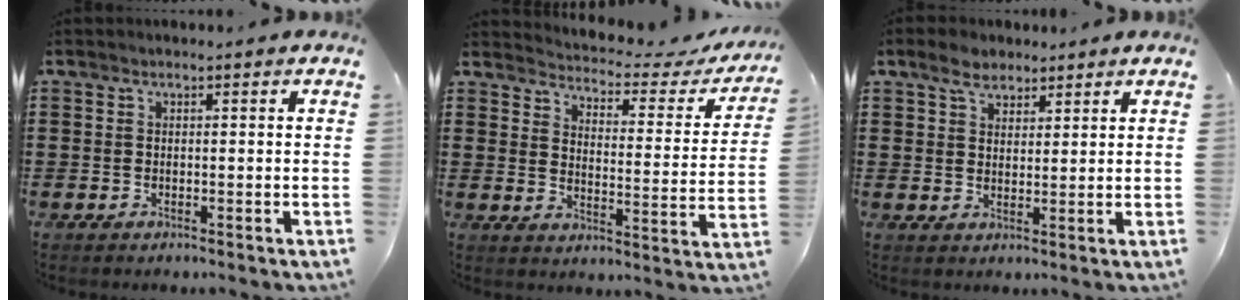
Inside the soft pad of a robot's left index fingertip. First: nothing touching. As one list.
[{"total": 2.9, "force": [2.8, 0.4, 0.8], "torque": [-0.030, -0.028, 0.037]}, {"total": 4.0, "force": [2.9, 2.3, 1.6], "torque": [-0.034, 0.008, 0.052]}]